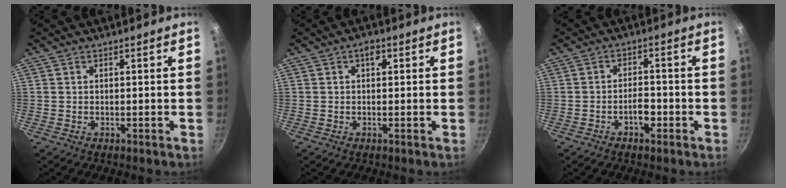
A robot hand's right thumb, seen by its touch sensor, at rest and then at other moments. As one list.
[{"total": 2.1, "force": [0.6, 1.3, 1.6], "torque": [-0.018, 0.004, 0.005]}, {"total": 4.0, "force": [-1.9, 1.9, 2.9], "torque": [-0.034, 0.022, -0.030]}]